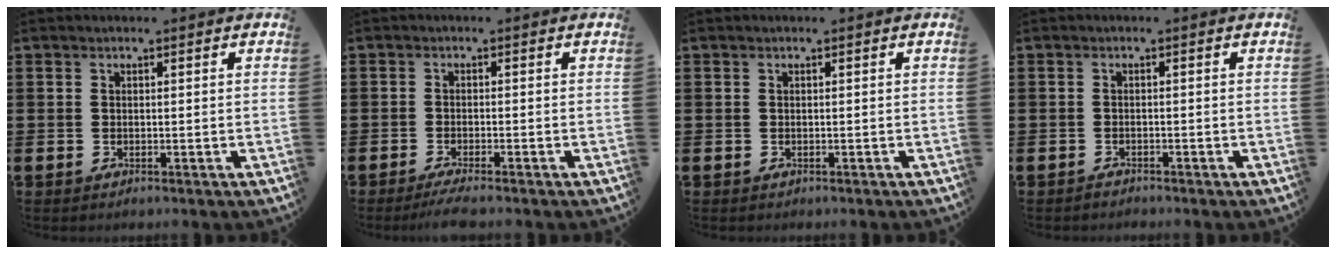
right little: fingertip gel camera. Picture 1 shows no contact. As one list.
[{"total": 2.0, "force": [-1.4, 0.1, 1.4], "torque": [-0.023, 0.002, -0.027]}, {"total": 0.0}, {"total": 1.0, "force": [-0.9, 0.0, -0.2], "torque": [-0.001, 0.003, -0.020]}]